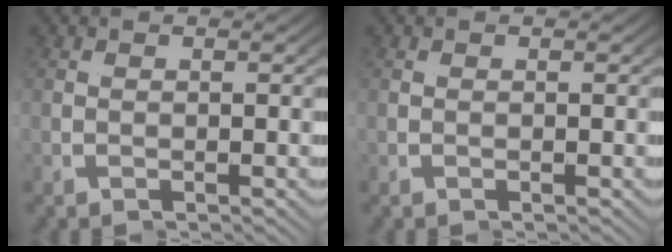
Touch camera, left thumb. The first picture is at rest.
{"total": 0.0}